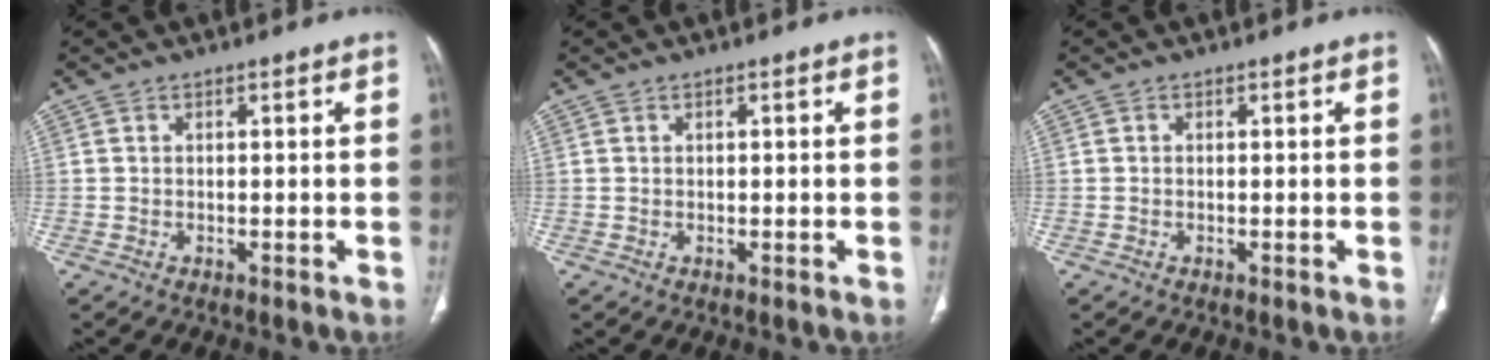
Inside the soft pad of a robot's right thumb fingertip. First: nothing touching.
{"total": 0.0}
{"total": 0.0}